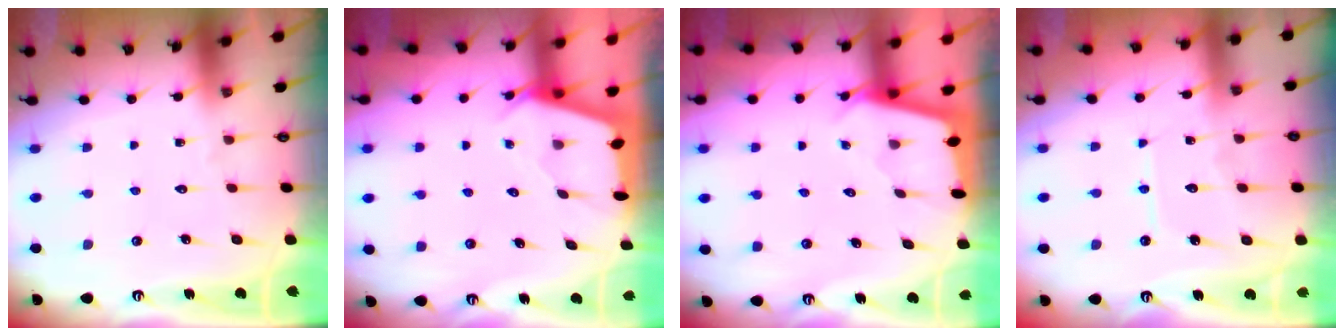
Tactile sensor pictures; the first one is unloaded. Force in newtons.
{"total": 2.5, "press": 2.5, "slide": 0.3}
{"total": 1.8, "press": 1.8, "slide": 0.2}
{"total": 7.8, "press": 7.8, "slide": 0.7}